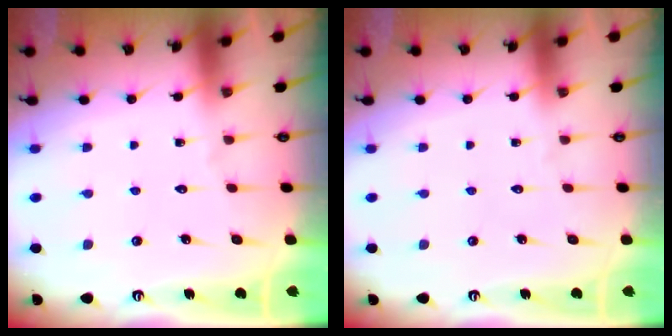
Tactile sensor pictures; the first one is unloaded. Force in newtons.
{"total": 0.0}